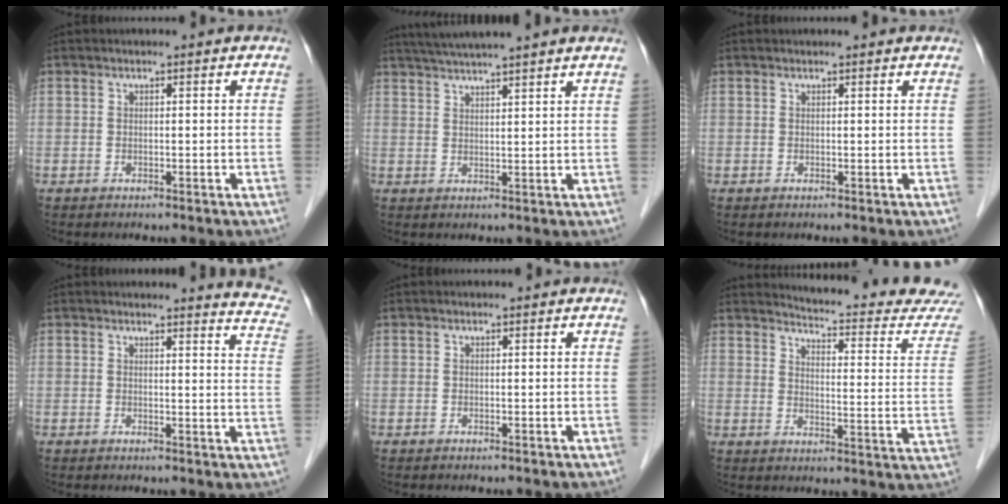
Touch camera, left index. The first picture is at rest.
{"total": 9.4, "force": [8.1, -0.8, 4.7], "torque": [-0.081, 0.028, 0.112]}
{"total": 1.1, "force": [1.0, 0.1, 0.2], "torque": [-0.011, 0.003, 0.006]}
{"total": 7.8, "force": [7.7, 0.4, 1.3], "torque": [0.005, -0.068, 0.049]}
{"total": 0.0}
{"total": 17.8, "force": [17.4, 0.2, 3.5], "torque": [-0.043, -0.123, 0.186]}